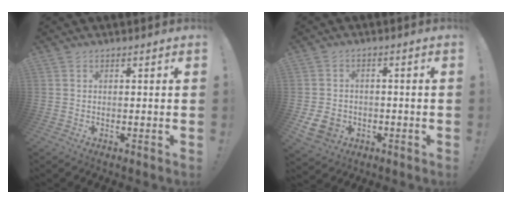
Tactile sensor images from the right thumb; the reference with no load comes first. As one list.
[{"total": 8.1, "force": [-3.1, 6.4, 4.1], "torque": [-0.075, 0.020, -0.053]}]